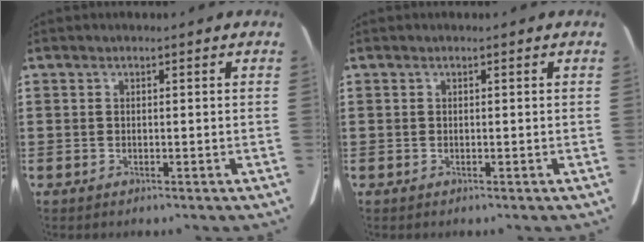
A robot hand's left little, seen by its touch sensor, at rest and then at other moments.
{"total": 0.0}